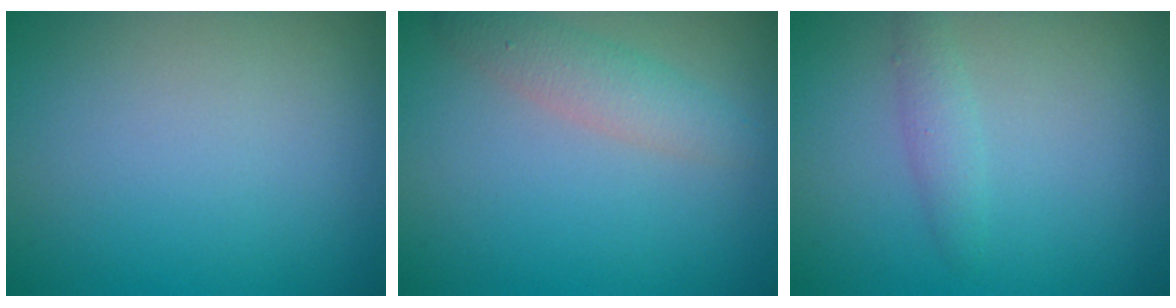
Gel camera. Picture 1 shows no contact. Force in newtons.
{"total": 2.6, "press": 2.6, "slide": 0.2}
{"total": 1.4, "press": 1.4, "slide": 0.0}